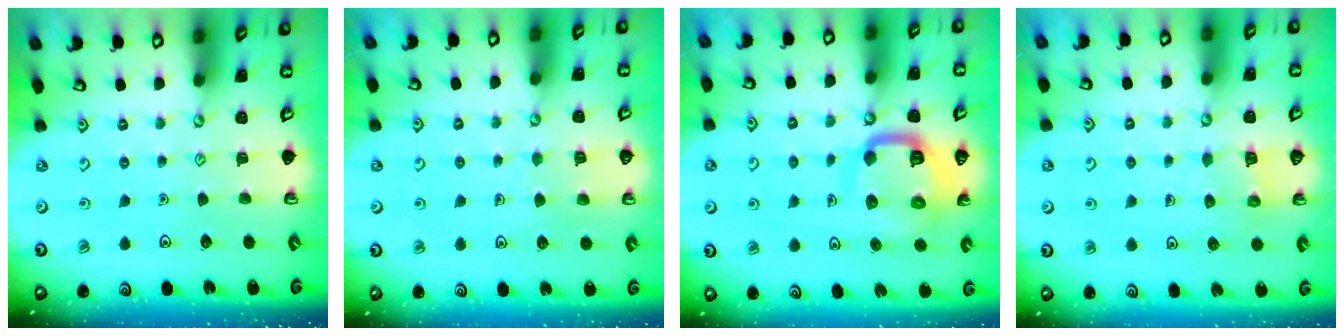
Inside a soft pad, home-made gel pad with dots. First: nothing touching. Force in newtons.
{"total": 3.9, "press": 3.9, "slide": 0.2}
{"total": 12.6, "press": 12.5, "slide": 1.4}
{"total": 4.8, "press": 4.8, "slide": 0.3}